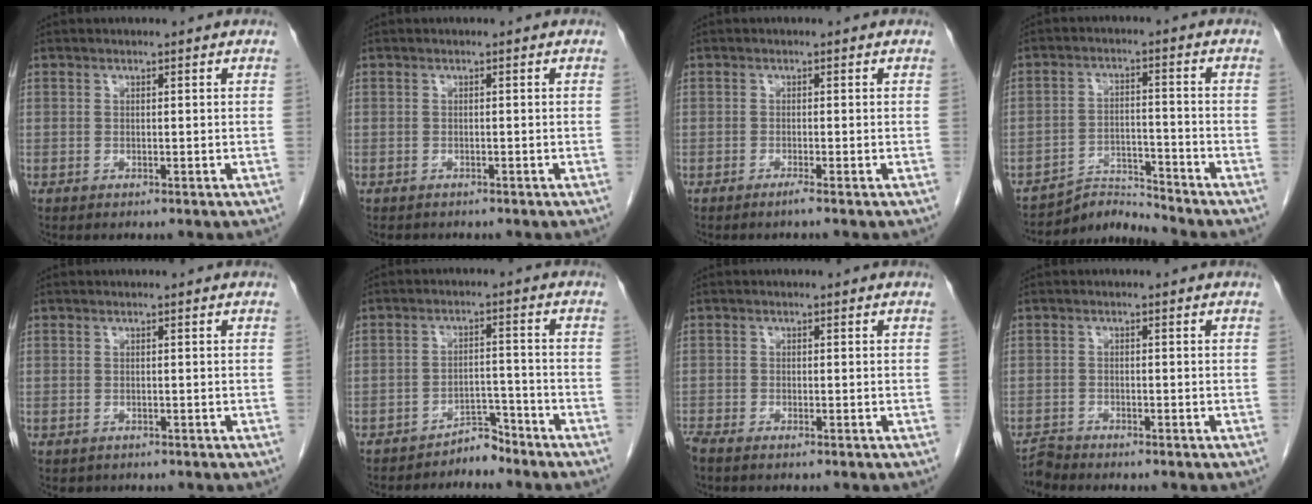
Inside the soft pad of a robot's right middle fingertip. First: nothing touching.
{"total": 1.4, "force": [-1.2, 0.6, 0.2], "torque": [-0.008, -0.001, -0.016]}
{"total": 0.9, "force": [-0.6, -0.3, 0.5], "torque": [-0.007, 0.001, -0.012]}
{"total": 5.5, "force": [-4.9, -1.3, -1.9], "torque": [0.030, 0.004, -0.084]}
{"total": 0.8, "force": [-0.5, 0.6, 0.0], "torque": [-0.008, 0.002, -0.002]}
{"total": 3.4, "force": [-3.3, 0.9, 0.2], "torque": [0.005, 0.000, -0.054]}
{"total": 2.0, "force": [-1.7, 0.4, 1.0], "torque": [-0.021, -0.005, -0.029]}
{"total": 1.8, "force": [-1.8, -0.1, -0.3], "torque": [0.007, -0.010, -0.032]}